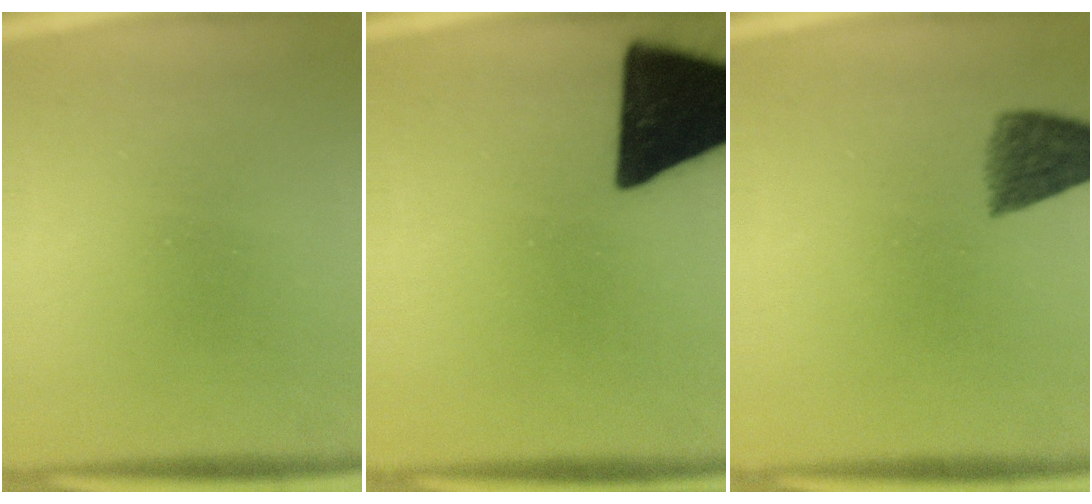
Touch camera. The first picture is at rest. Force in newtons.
{"total": 19.5}
{"total": 6.0}